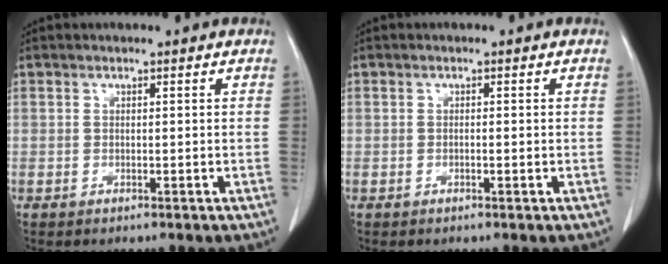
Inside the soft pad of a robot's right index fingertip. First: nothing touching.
{"total": 0.6, "force": [-0.1, 0.1, 0.6], "torque": [-0.009, 0.001, 0.000]}